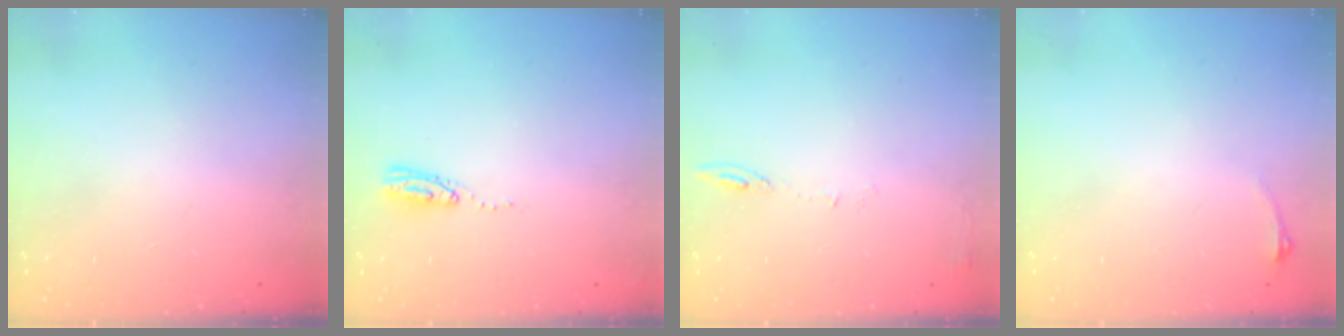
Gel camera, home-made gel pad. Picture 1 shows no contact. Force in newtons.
{"total": 5.0, "press": 5.0, "slide": 0.5}
{"total": 6.2, "press": 6.2, "slide": 0.9}
{"total": 2.9, "press": 2.6, "slide": 1.5}